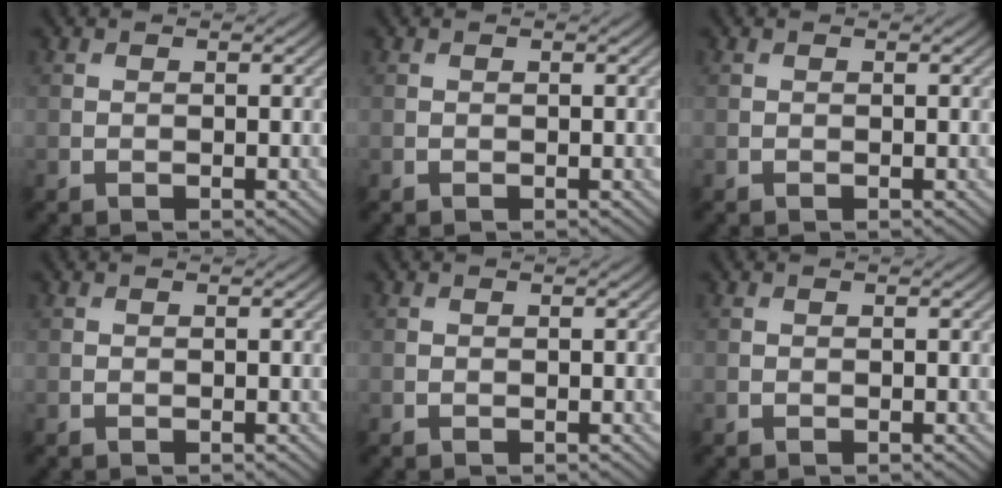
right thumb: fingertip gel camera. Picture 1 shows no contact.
{"total": 0.0}
{"total": 0.0}
{"total": 0.0}
{"total": 0.0}
{"total": 0.0}